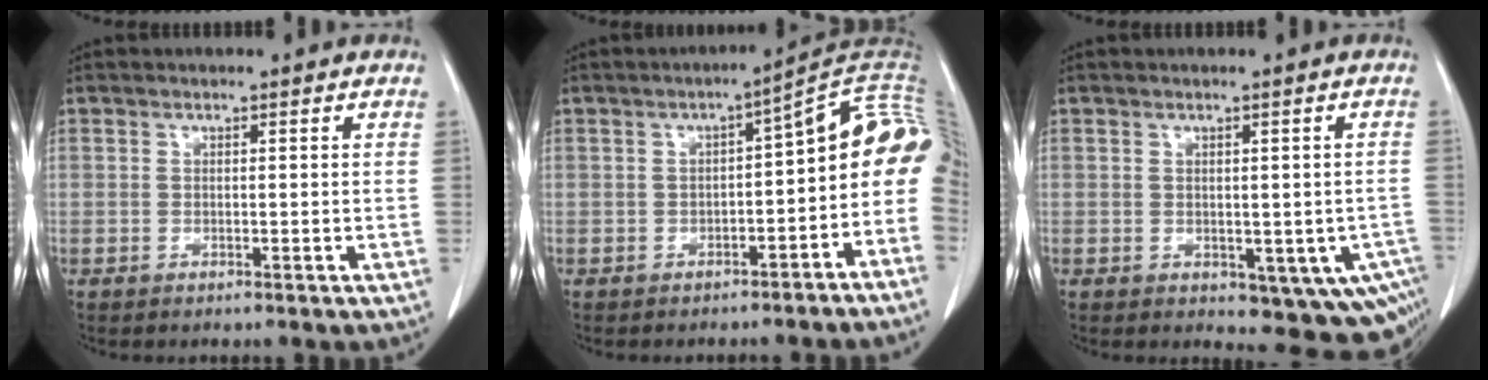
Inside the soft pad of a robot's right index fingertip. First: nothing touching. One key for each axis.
{"total": 12.3, "fx": -3.3, "fy": 4.7, "fz": 10.9, "tx": -0.142, "ty": 0.041, "tz": -0.045}
{"total": 10.4, "fx": -4.2, "fy": 5.3, "fz": 7.9, "tx": -0.070, "ty": 0.007, "tz": -0.045}